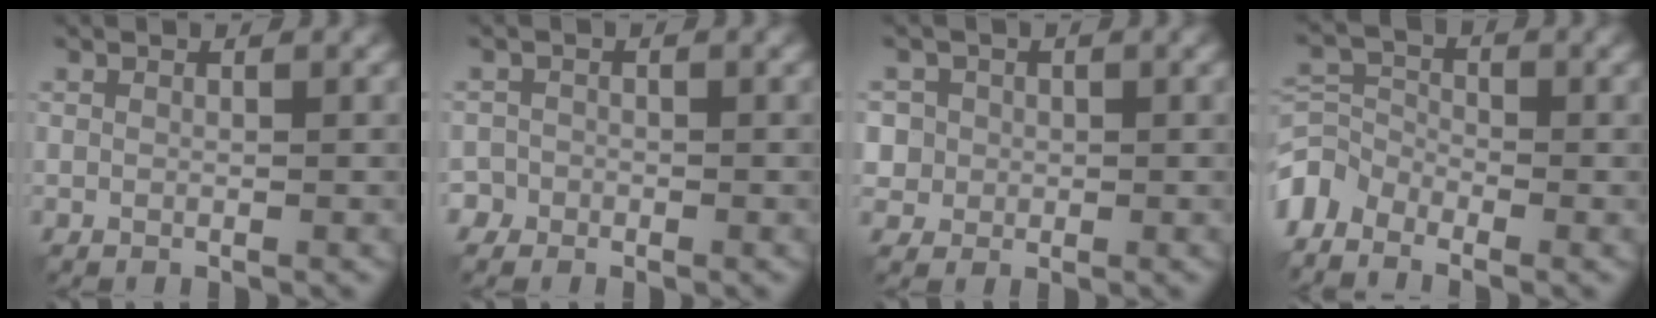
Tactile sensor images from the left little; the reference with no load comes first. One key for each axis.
{"total": 1.8, "fx": -1.2, "fy": 1.4, "fz": -0.1, "tx": 0.014, "ty": 0.008, "tz": -0.022}
{"total": 3.8, "fx": 0.7, "fy": 3.6, "fz": 0.9, "tx": -0.009, "ty": 0.020, "tz": 0.009}
{"total": 4.2, "fx": -3.4, "fy": 2.1, "fz": 1.3, "tx": -0.027, "ty": -0.002, "tz": -0.085}